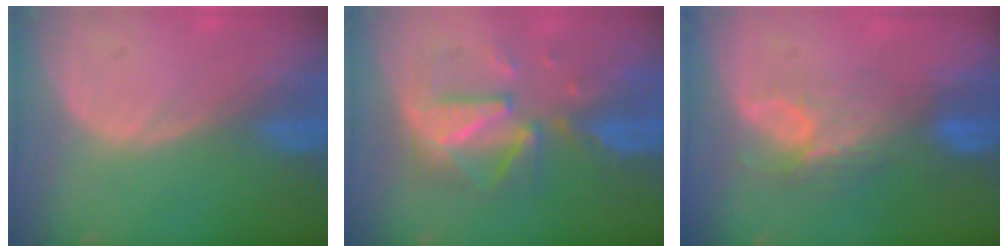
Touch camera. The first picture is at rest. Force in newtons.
{"total": 8.8, "press": 8.8, "slide": 0.4}
{"total": 7.5, "press": 6.6, "slide": 3.7}